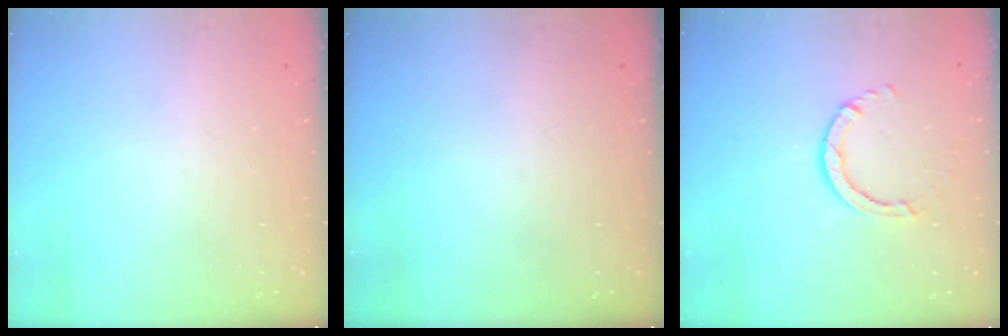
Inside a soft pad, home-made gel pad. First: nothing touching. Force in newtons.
{"total": 0.0}
{"total": 3.0, "press": 3.0, "slide": 0.4}